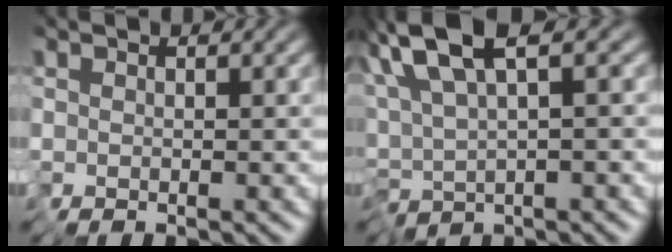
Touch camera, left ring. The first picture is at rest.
{"total": 7.6, "force": [4.3, 2.2, 5.9], "torque": [-0.145, 0.011, 0.083]}